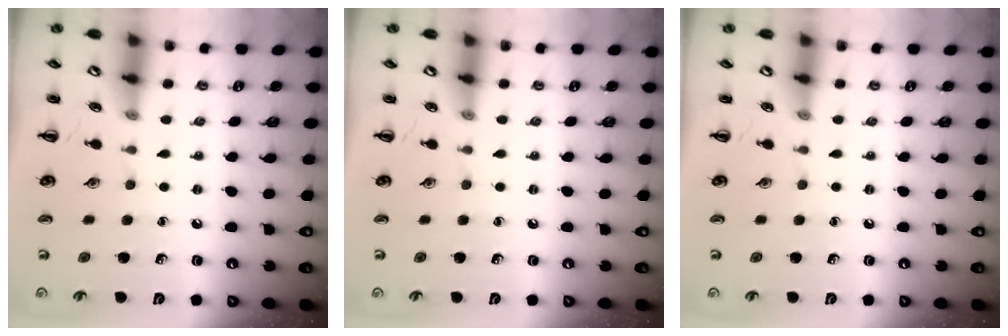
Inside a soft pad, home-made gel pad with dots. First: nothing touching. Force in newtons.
{"total": 0.0}
{"total": 0.0}